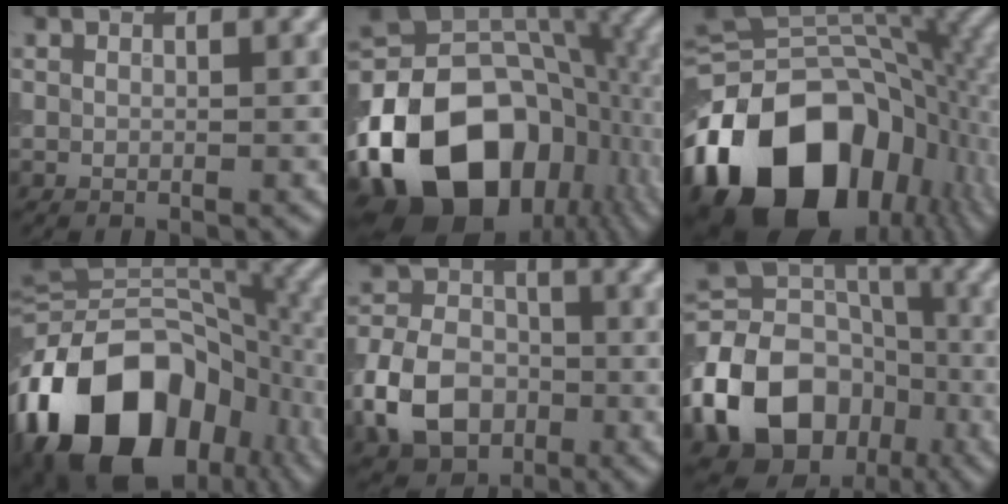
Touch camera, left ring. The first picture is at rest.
{"total": 18.5, "force": [-6.8, 13.1, 11.1], "torque": [-0.202, -0.018, -0.112]}
{"total": 20.5, "force": [-7.1, 14.0, 13.1], "torque": [-0.263, -0.015, -0.120]}
{"total": 18.4, "force": [-6.7, 12.4, 11.8], "torque": [-0.218, 0.001, -0.124]}
{"total": 7.5, "force": [-2.7, 5.6, 4.2], "torque": [-0.084, 0.001, -0.061]}
{"total": 15.8, "force": [-5.6, 12.3, 8.2], "torque": [-0.196, -0.006, -0.101]}